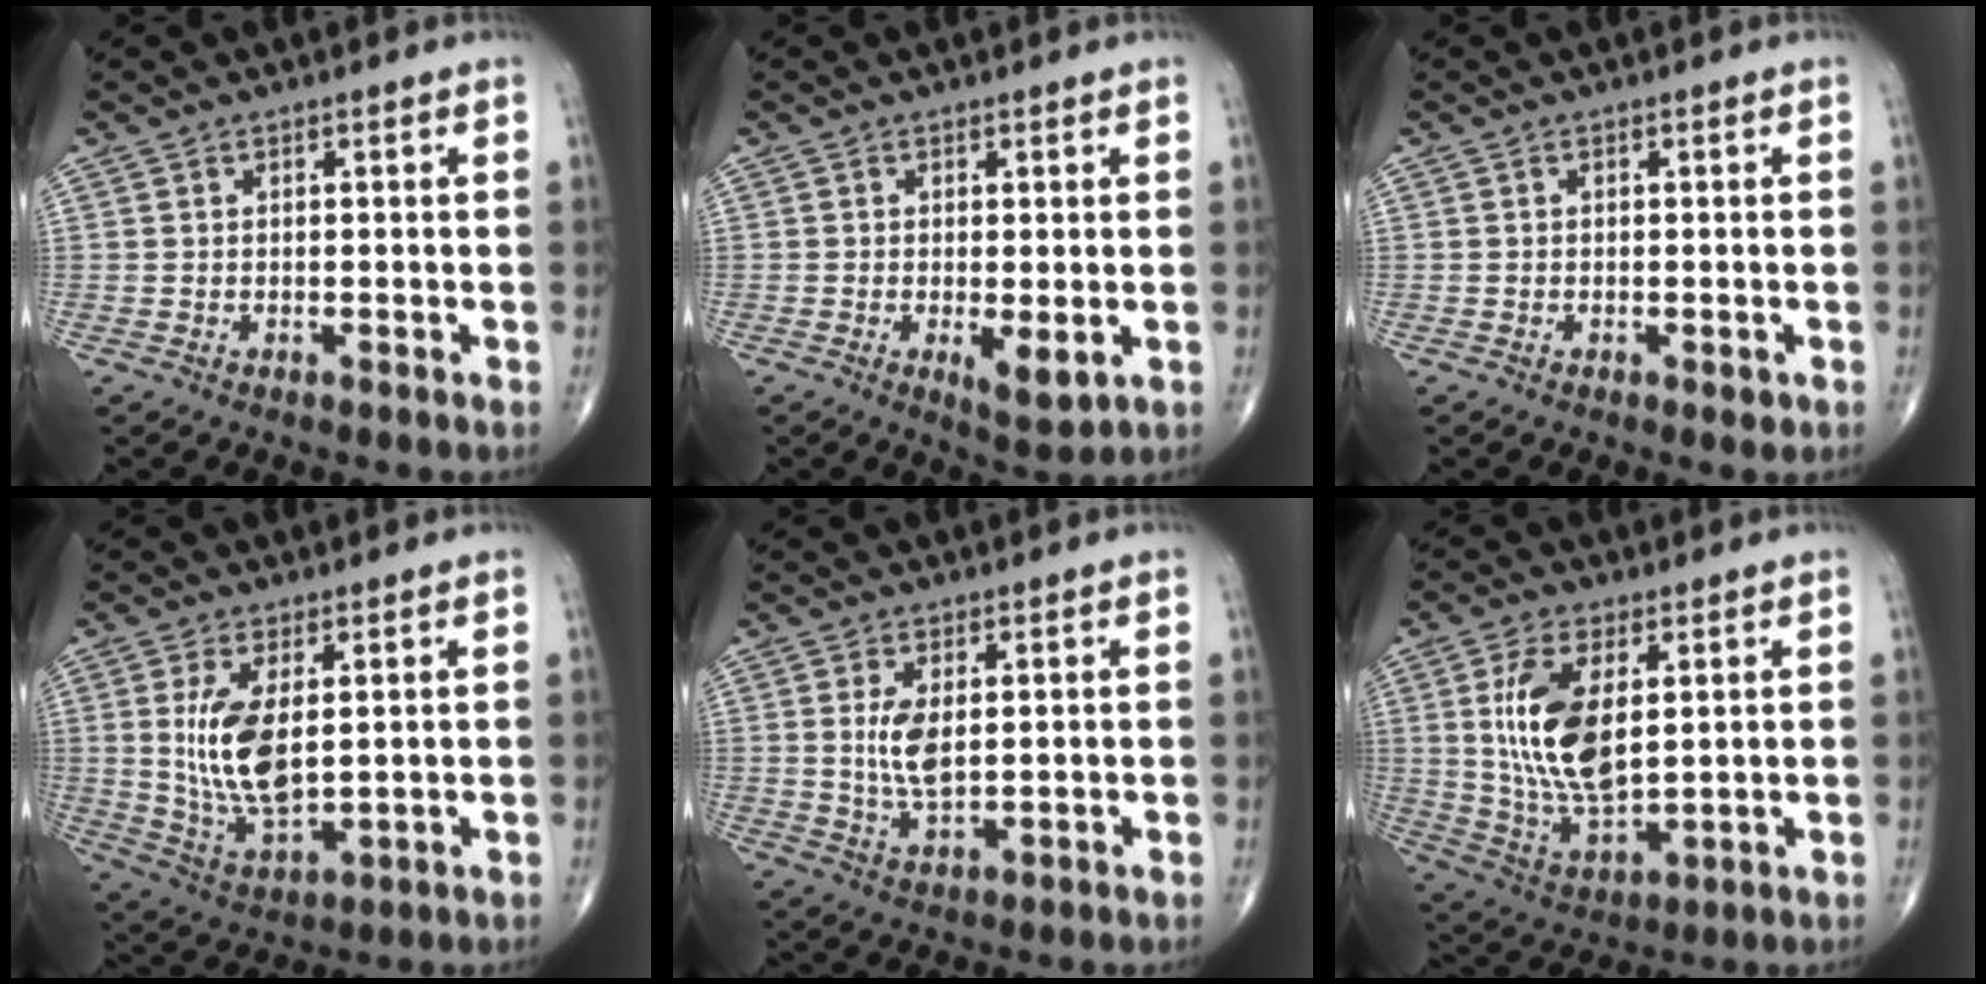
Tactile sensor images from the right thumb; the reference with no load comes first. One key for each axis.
{"total": 4.6, "fx": -0.9, "fy": 1.7, "fz": 4.1, "tx": -0.065, "ty": -0.015, "tz": -0.012}
{"total": 1.1, "fx": -0.4, "fy": 0.6, "fz": 0.8, "tx": -0.009, "ty": -0.002, "tz": -0.005}
{"total": 11.5, "fx": 1.9, "fy": 5.3, "fz": 10.1, "tx": -0.193, "ty": -0.021, "tz": 0.049}
{"total": 5.8, "fx": 0.9, "fy": 2.6, "fz": 5.1, "tx": -0.099, "ty": -0.011, "tz": 0.023}
{"total": 14.8, "fx": 3.2, "fy": 7.2, "fz": 12.5, "tx": -0.237, "ty": -0.020, "tz": 0.071}